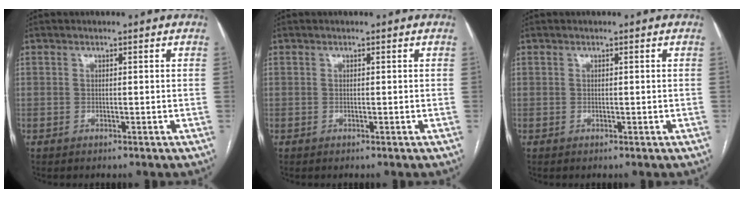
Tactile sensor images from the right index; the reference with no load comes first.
{"total": 0.0}
{"total": 0.0}